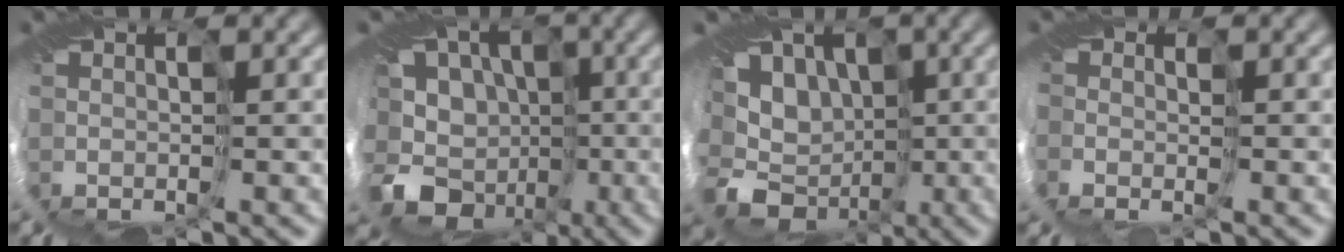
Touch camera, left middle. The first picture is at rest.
{"total": 12.0, "force": [-5.6, 9.3, 5.2], "torque": [-0.099, -0.025, -0.106]}
{"total": 12.6, "force": [-3.3, 10.4, 6.3], "torque": [-0.098, -0.013, -0.086]}
{"total": 1.7, "force": [-1.1, 1.3, 0.4], "torque": [-0.010, -0.017, -0.021]}